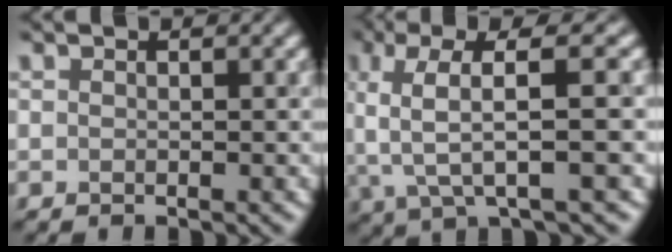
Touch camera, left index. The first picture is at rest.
{"total": 6.8, "force": [0.9, 1.4, 6.6], "torque": [-0.125, 0.012, 0.014]}